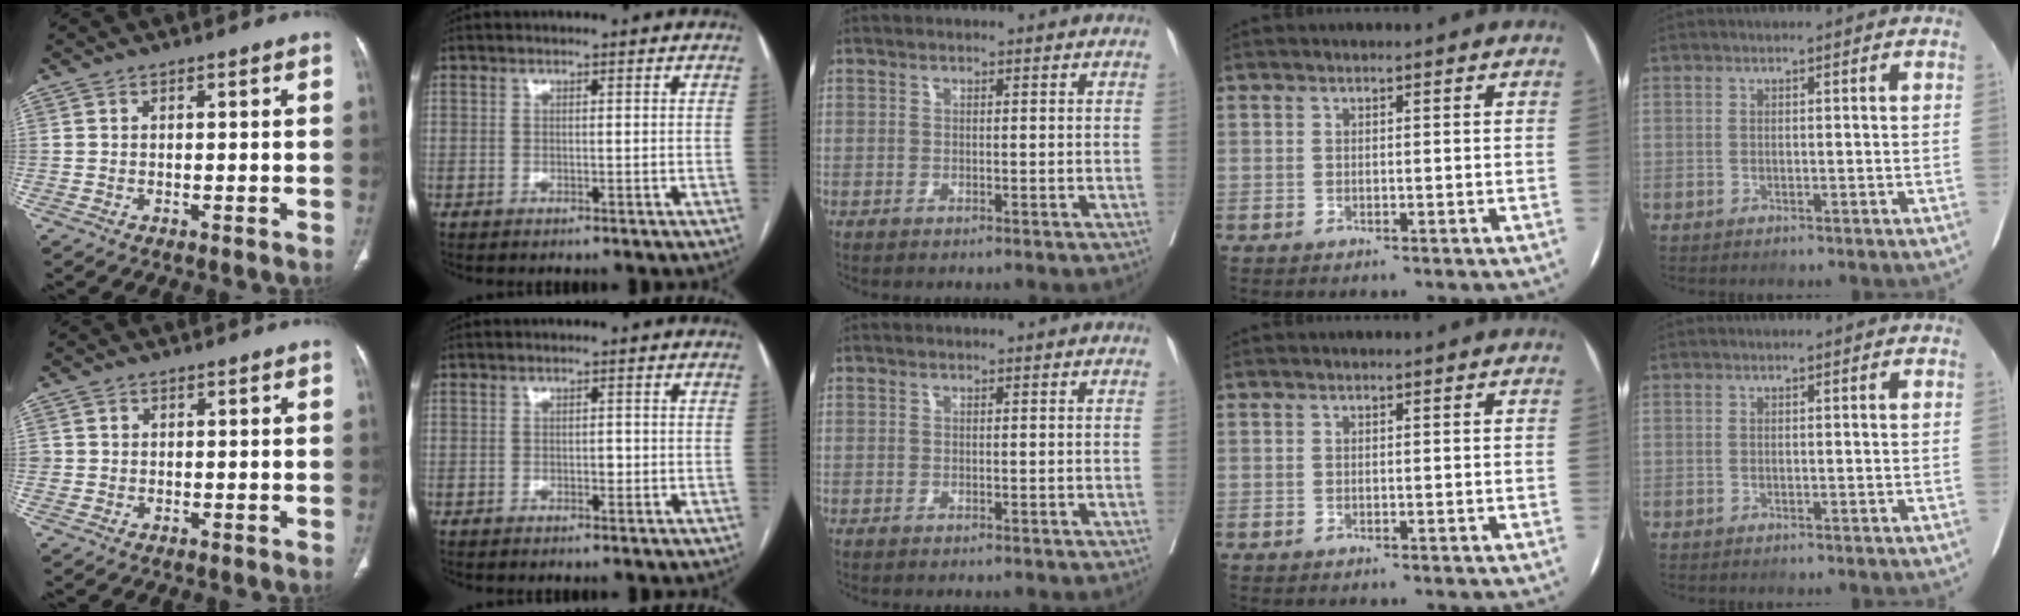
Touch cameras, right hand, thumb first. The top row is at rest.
{"thumb": {"total": 1.2, "force": [0.0, 1.2, 0.0], "torque": [0.009, 0.005, -0.001]}, "index": {"total": 1.0, "force": [-0.2, 0.6, 0.7], "torque": [-0.009, 0.002, -0.003]}}